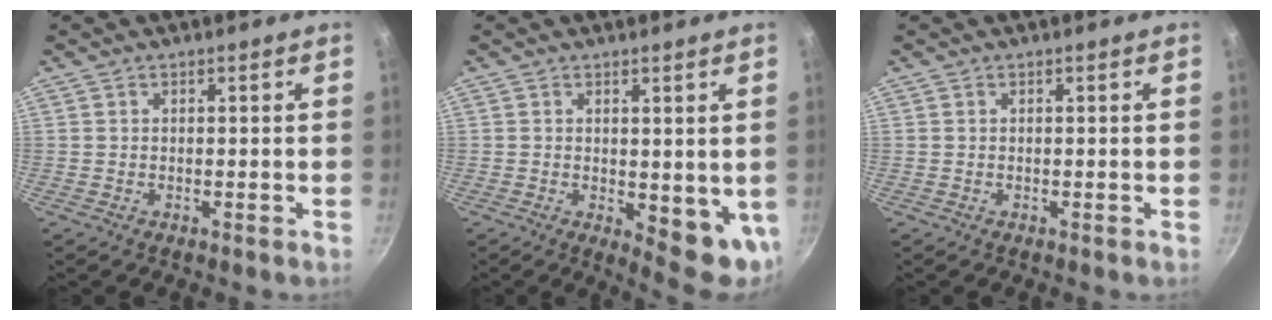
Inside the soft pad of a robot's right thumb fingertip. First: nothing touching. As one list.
[{"total": 8.7, "force": [0.1, 3.8, 7.8], "torque": [-0.082, -0.018, 0.010]}, {"total": 0.0}]